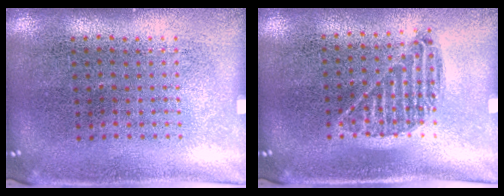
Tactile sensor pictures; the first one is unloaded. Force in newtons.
{"total": 0.9, "press": 0.8, "slide": 0.5}